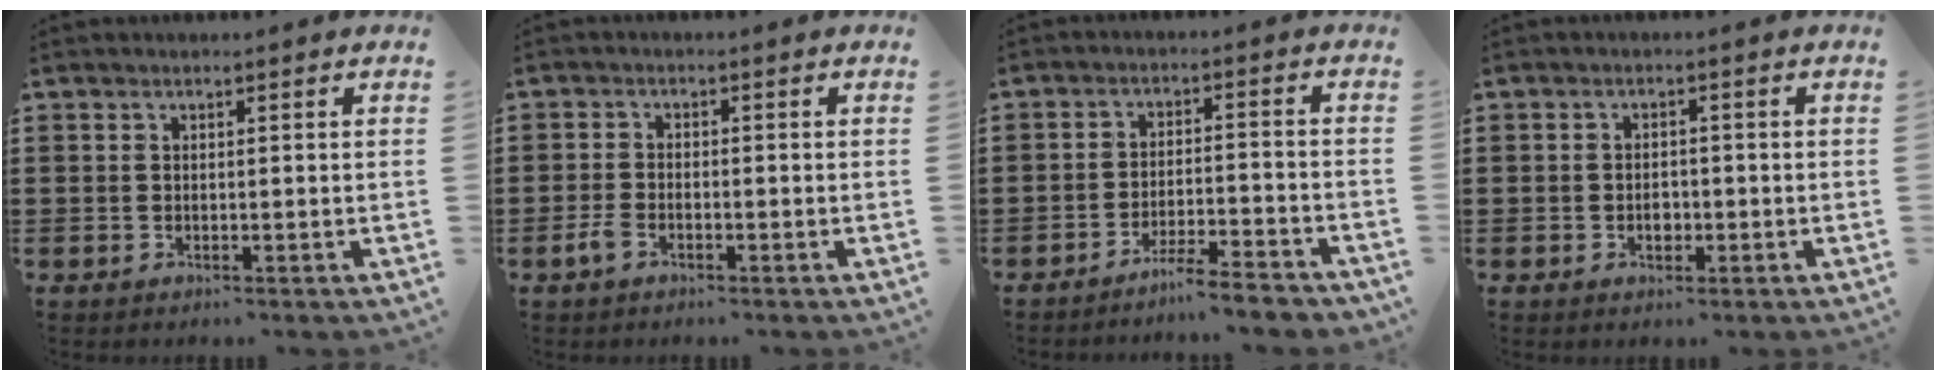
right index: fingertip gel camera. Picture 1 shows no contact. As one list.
[{"total": 2.2, "force": [-1.4, 1.0, 1.4], "torque": [-0.042, -0.003, -0.031]}, {"total": 4.3, "force": [-4.2, -0.3, 1.1], "torque": [-0.020, -0.003, -0.084]}, {"total": 2.0, "force": [-0.6, 1.3, 1.4], "torque": [-0.019, 0.000, -0.014]}]